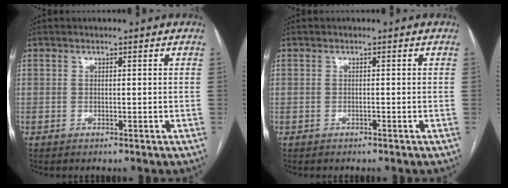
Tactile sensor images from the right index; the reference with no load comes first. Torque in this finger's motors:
{"motor_torque": [-0.06, 0.02, 0.05, 0.02]}